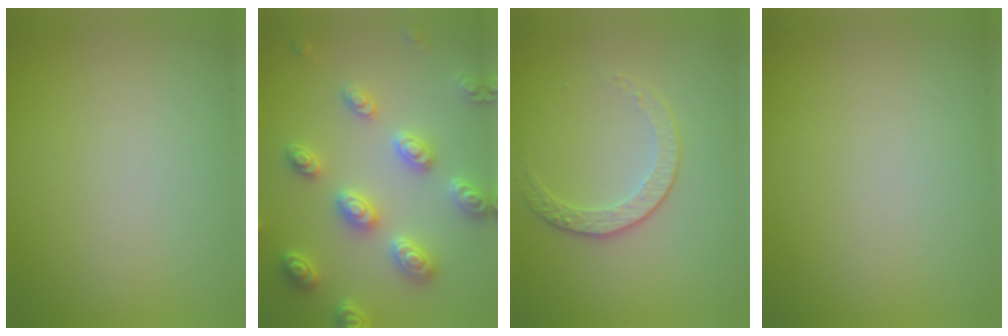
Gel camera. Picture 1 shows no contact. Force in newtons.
{"total": 5.3, "press": 5.1, "slide": 1.2}
{"total": 2.2, "press": 1.7, "slide": 1.4}
{"total": 0.0}